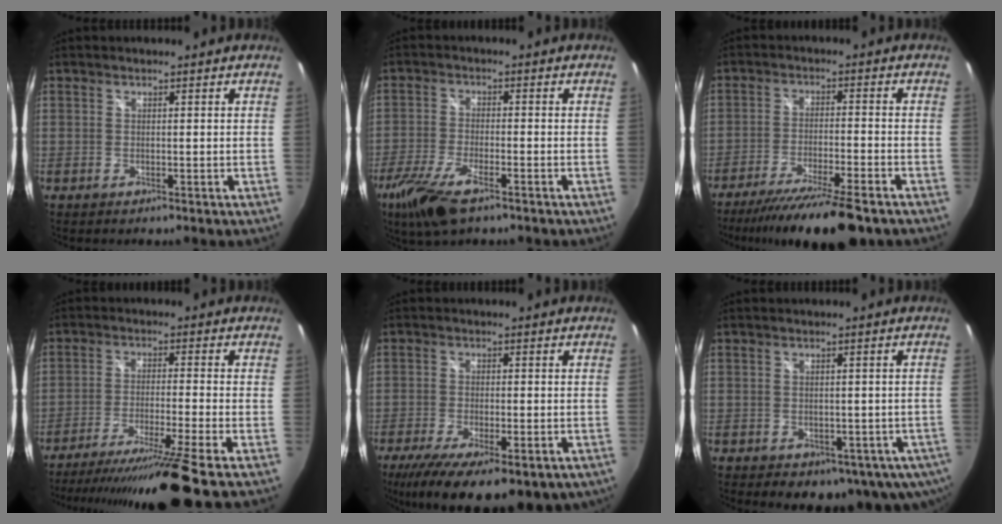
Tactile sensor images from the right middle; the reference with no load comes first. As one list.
[{"total": 10.4, "force": [-6.7, 3.1, 7.3], "torque": [-0.174, -0.032, -0.128]}, {"total": 14.9, "force": [-12.1, 1.1, 8.7], "torque": [-0.169, -0.033, -0.196]}, {"total": 15.9, "force": [-13.0, -2.7, 8.7], "torque": [-0.165, -0.036, -0.210]}, {"total": 15.9, "force": [-8.7, 6.1, 11.9], "torque": [-0.229, -0.055, -0.124]}, {"total": 10.1, "force": [-4.2, 6.4, 6.5], "torque": [-0.107, -0.022, -0.041]}]